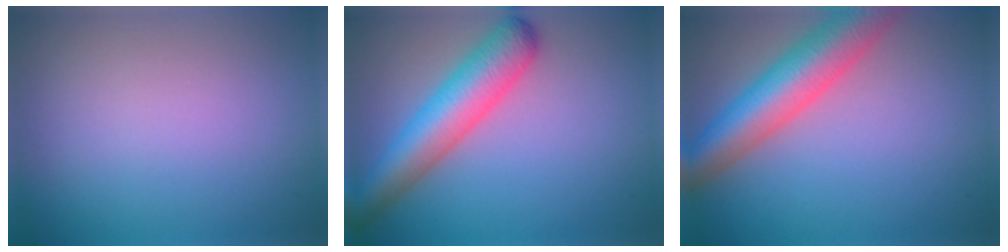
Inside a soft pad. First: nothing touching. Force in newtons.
{"total": 6.5, "press": 6.5, "slide": 0.5}
{"total": 7.8, "press": 7.8, "slide": 0.4}